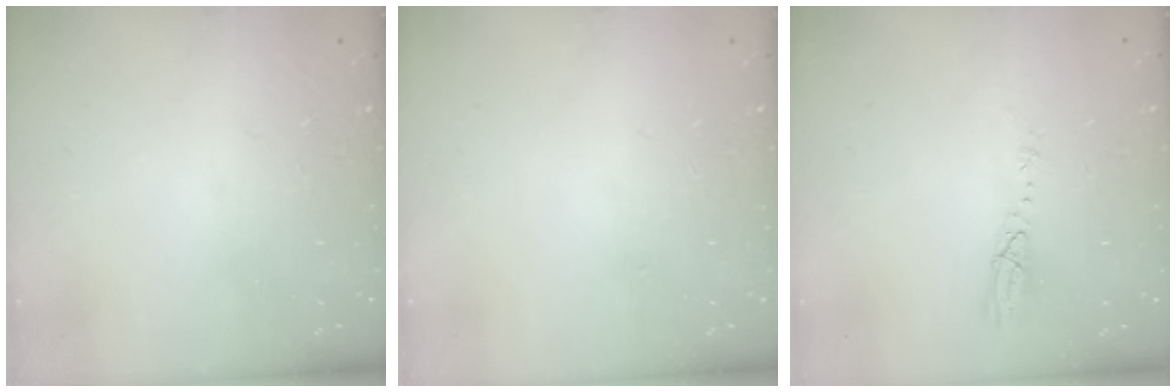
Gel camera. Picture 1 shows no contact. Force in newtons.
{"total": 14.1, "press": 4.0, "slide": 13.5}
{"total": 3.9, "press": 3.9, "slide": 0.4}